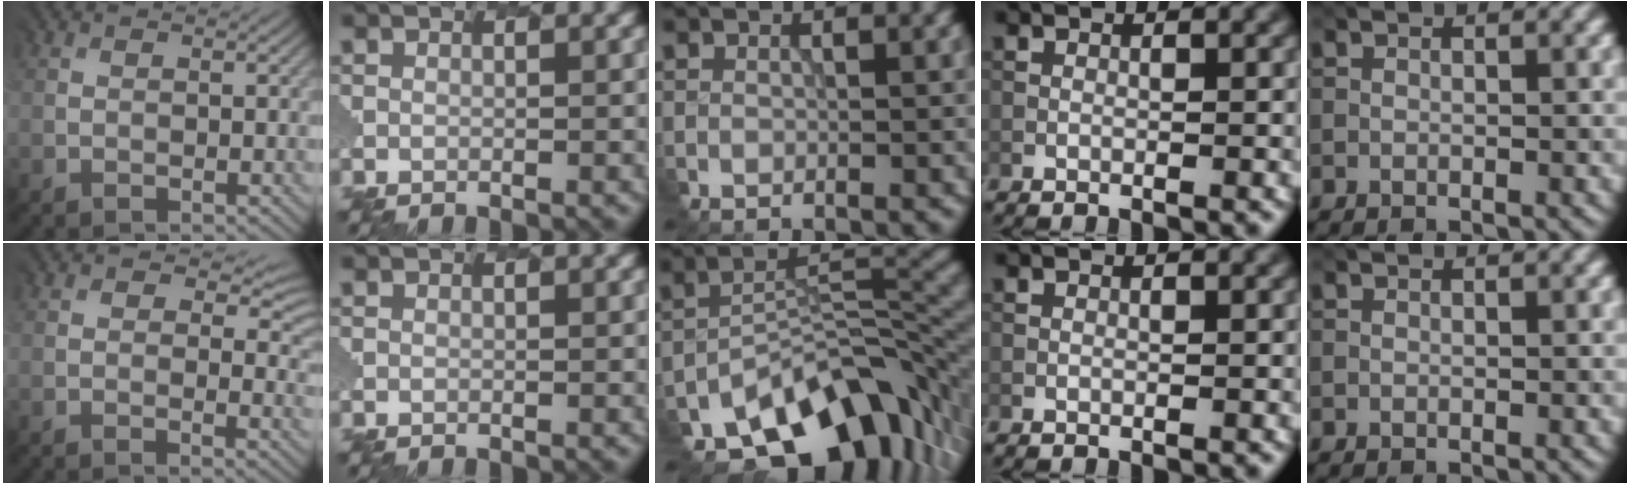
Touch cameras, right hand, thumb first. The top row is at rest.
{"thumb": {"total": 5.4, "force": [1.7, 3.2, 4.0], "torque": [-0.057, -0.007, 0.025]}, "middle": {"total": 11.8, "force": [-7.8, 5.2, 7.2], "torque": [-0.103, 0.001, -0.143]}}